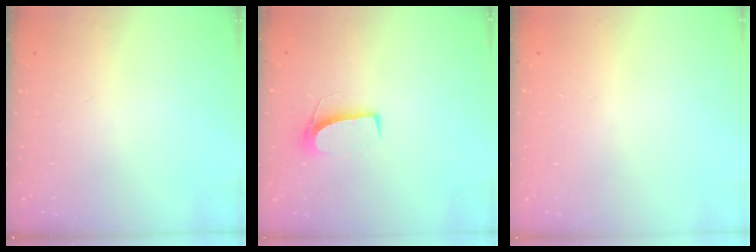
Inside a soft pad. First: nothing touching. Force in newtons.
{"total": 7.0, "press": 7.0, "slide": 0.4}
{"total": 0.0}